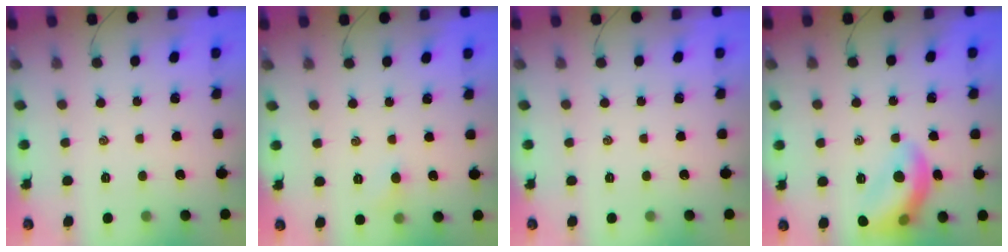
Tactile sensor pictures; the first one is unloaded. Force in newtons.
{"total": 4.5, "press": 4.2, "slide": 1.5}
{"total": 0.0}
{"total": 14.0, "press": 14.0, "slide": 1.2}